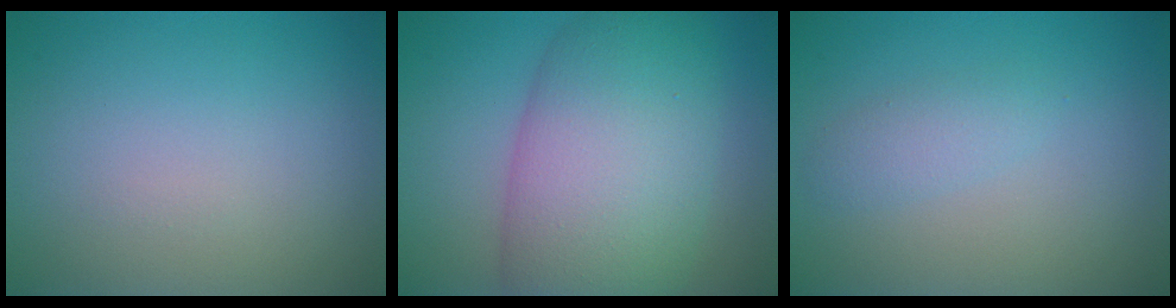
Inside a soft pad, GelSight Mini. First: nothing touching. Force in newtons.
{"total": 11.4, "press": 11.4, "slide": 0.5}
{"total": 1.5, "press": 1.5, "slide": 0.1}